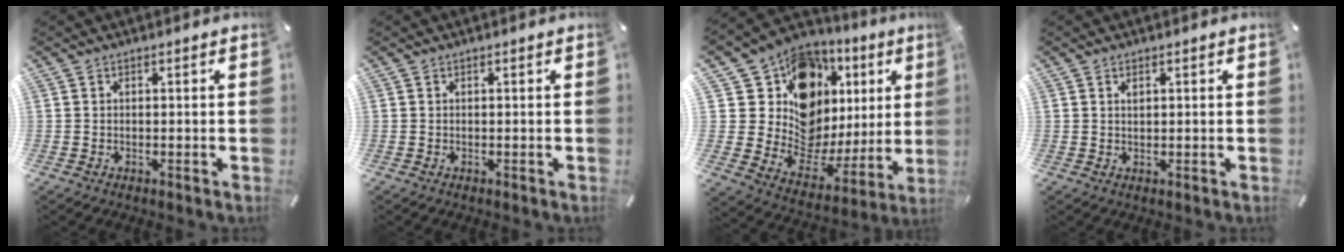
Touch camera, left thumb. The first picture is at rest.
{"total": 0.0}
{"total": 14.6, "force": [7.9, 10.8, 5.8], "torque": [-0.091, -0.089, 0.157]}
{"total": 1.1, "force": [0.5, 0.6, 0.7], "torque": [-0.015, 0.002, 0.009]}